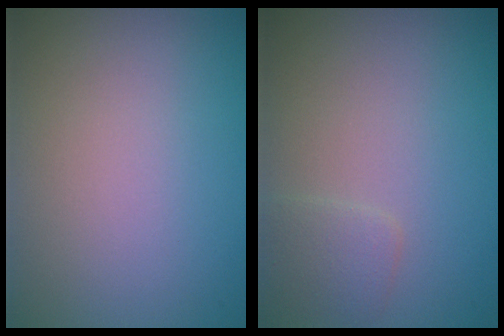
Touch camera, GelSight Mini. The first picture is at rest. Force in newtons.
{"total": 1.5, "press": 1.5, "slide": 0.0}